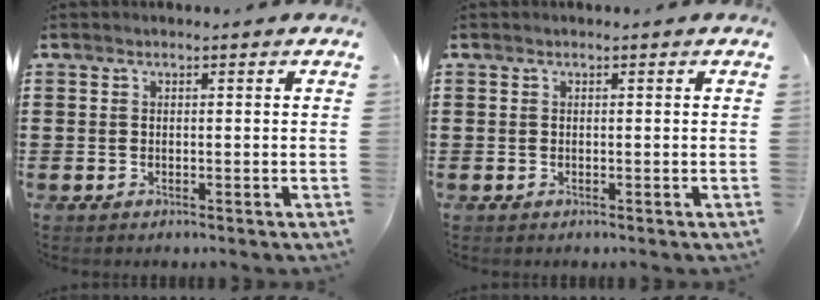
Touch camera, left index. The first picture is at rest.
{"total": 0.0}